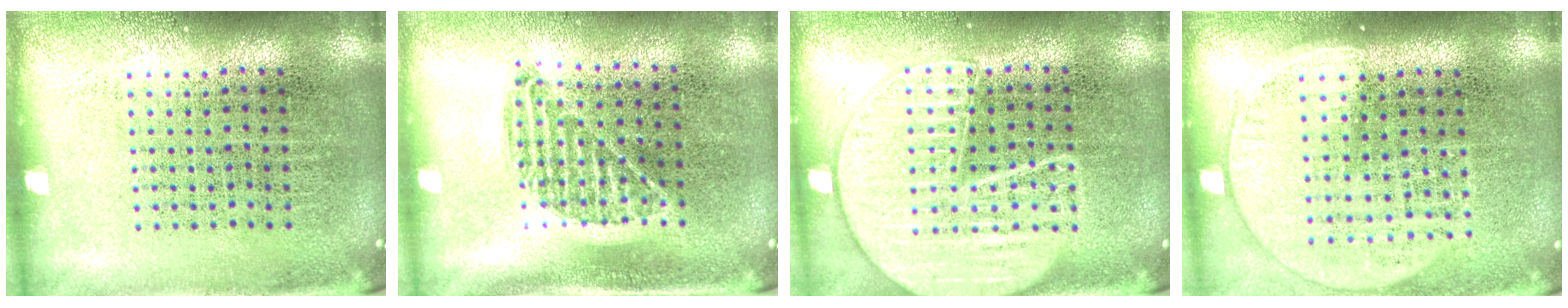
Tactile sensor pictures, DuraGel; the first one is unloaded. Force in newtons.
{"total": 0.9, "press": 0.8, "slide": 0.5}
{"total": 2.0, "press": 2.0, "slide": 0.2}
{"total": 1.5, "press": 1.4, "slide": 0.7}